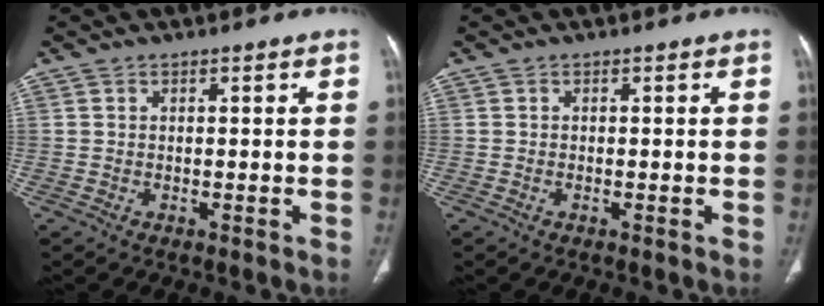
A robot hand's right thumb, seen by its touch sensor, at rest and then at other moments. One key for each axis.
{"total": 0.0}